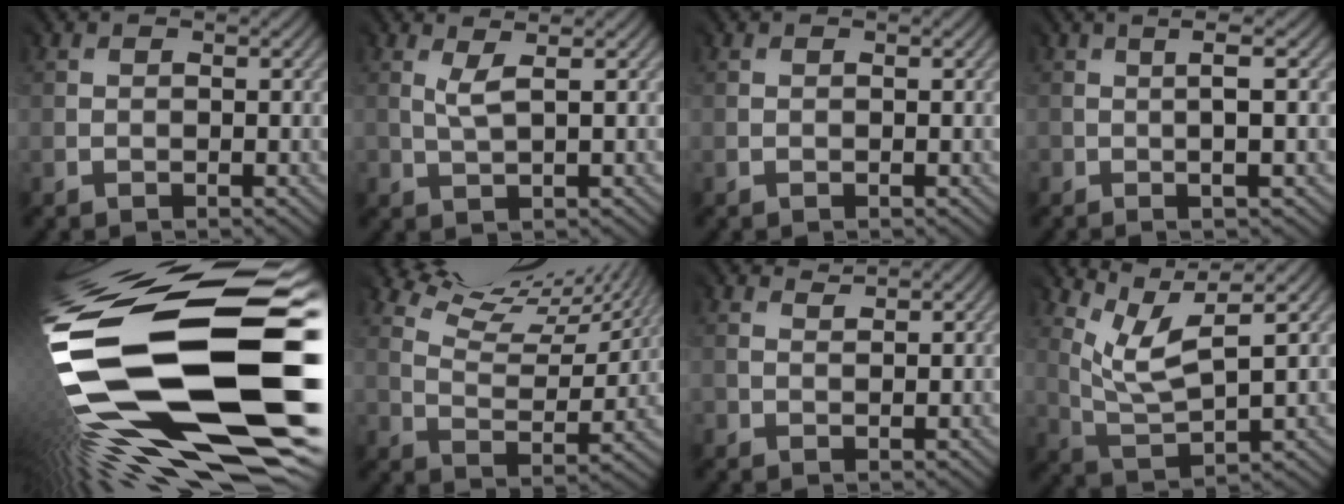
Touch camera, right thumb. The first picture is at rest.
{"total": 1.6, "force": [0.9, 0.1, 1.3], "torque": [-0.040, 0.002, 0.021]}
{"total": 0.0}
{"total": 1.9, "force": [-0.2, -0.4, 1.8], "torque": [-0.033, 0.006, -0.005]}
{"total": 19.0, "force": [-2.9, 9.1, 16.4], "torque": [-0.360, -0.079, -0.031]}
{"total": 12.4, "force": [10.6, 2.6, 5.8], "torque": [-0.123, 0.009, 0.150]}
{"total": 1.4, "force": [1.3, 0.4, 0.2], "torque": [-0.009, 0.003, 0.024]}
{"total": 6.7, "force": [4.6, 1.5, 4.6], "torque": [-0.104, -0.002, 0.095]}